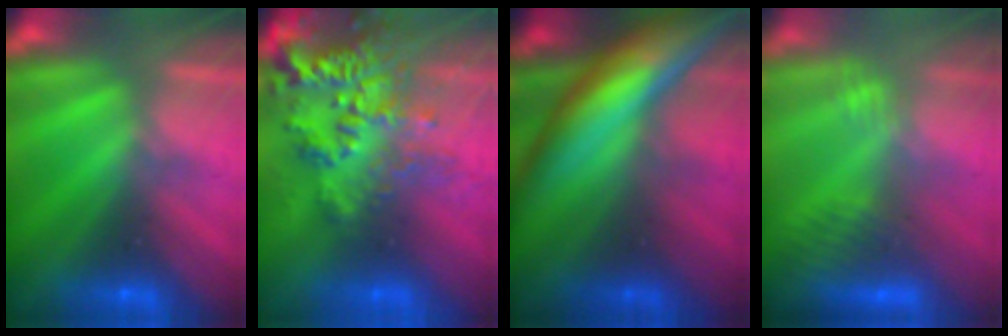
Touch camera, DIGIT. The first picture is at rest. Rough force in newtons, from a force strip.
{"total": 7.6}
{"total": 8.1}
{"total": 3.0}